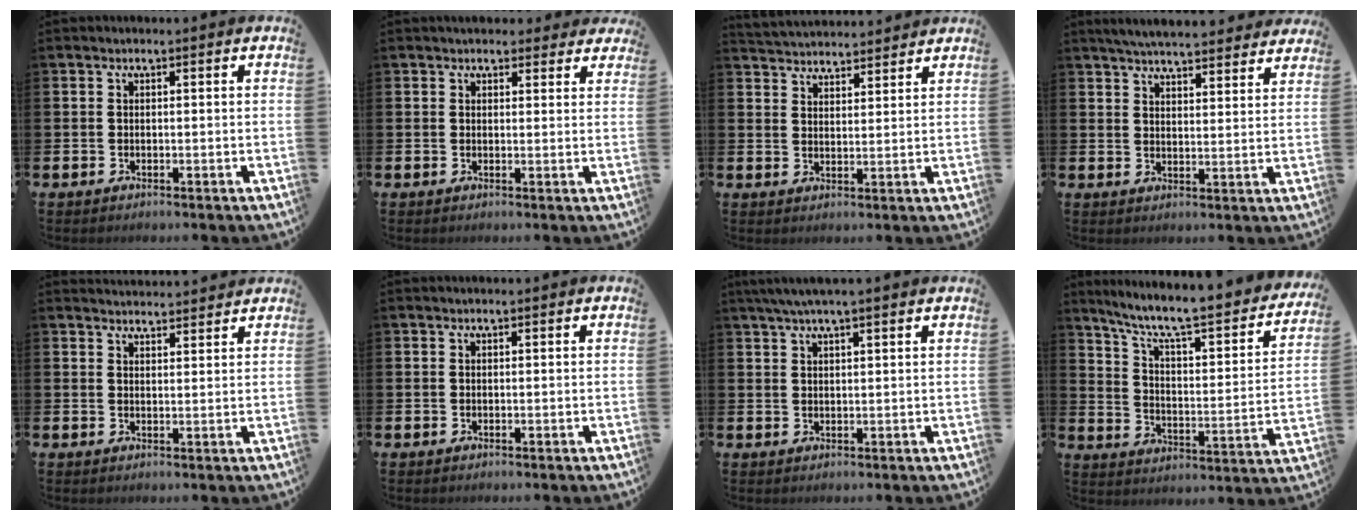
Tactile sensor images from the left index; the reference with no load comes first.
{"total": 2.7, "force": [2.5, 1.2, 0.1], "torque": [0.012, -0.012, 0.040]}
{"total": 4.1, "force": [4.0, 0.7, -0.3], "torque": [-0.005, -0.025, 0.073]}
{"total": 5.7, "force": [5.5, 0.7, 1.1], "torque": [-0.025, -0.033, 0.097]}
{"total": 3.0, "force": [3.0, 0.3, -0.1], "torque": [0.007, -0.022, 0.052]}
{"total": 0.0}
{"total": 3.7, "force": [3.0, 0.1, 2.1], "torque": [-0.043, -0.003, 0.054]}
{"total": 8.0, "force": [6.5, 1.8, 4.3], "torque": [-0.096, -0.056, 0.100]}